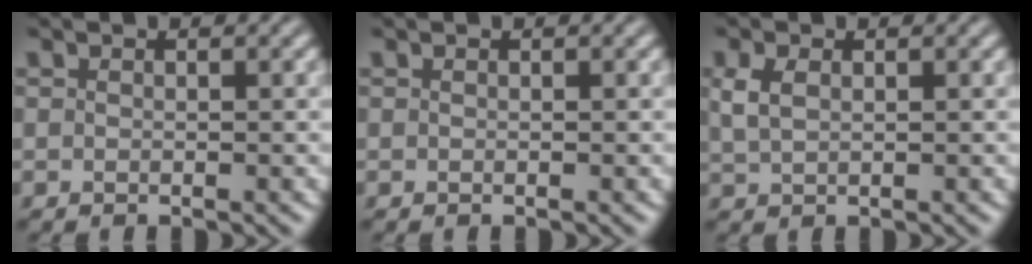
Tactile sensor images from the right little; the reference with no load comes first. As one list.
[{"total": 0.0}, {"total": 2.1, "force": [0.7, 1.3, 1.6], "torque": [-0.041, 0.001, 0.016]}]